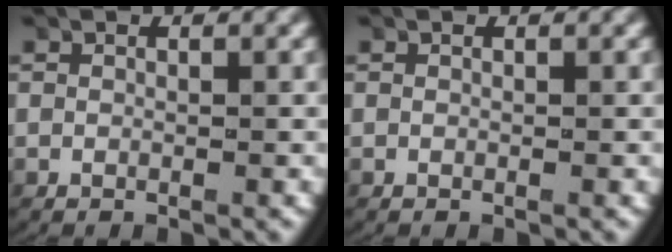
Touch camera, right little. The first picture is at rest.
{"total": 0.0}